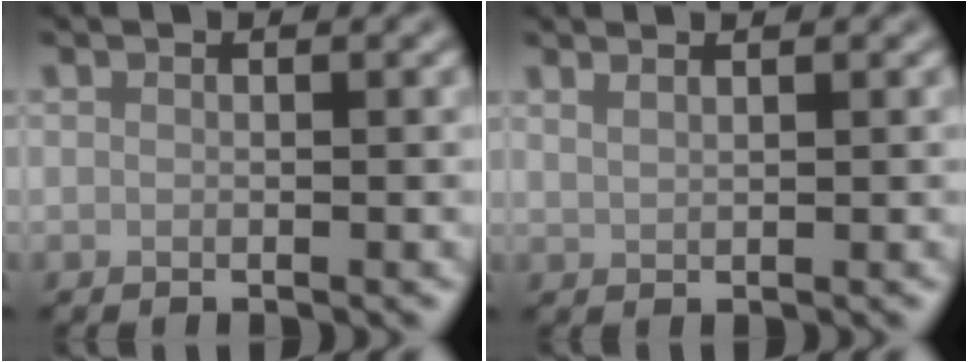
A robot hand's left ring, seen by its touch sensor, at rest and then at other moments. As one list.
[{"total": 1.3, "force": [1.1, 0.4, 0.7], "torque": [-0.009, 0.002, 0.015]}]